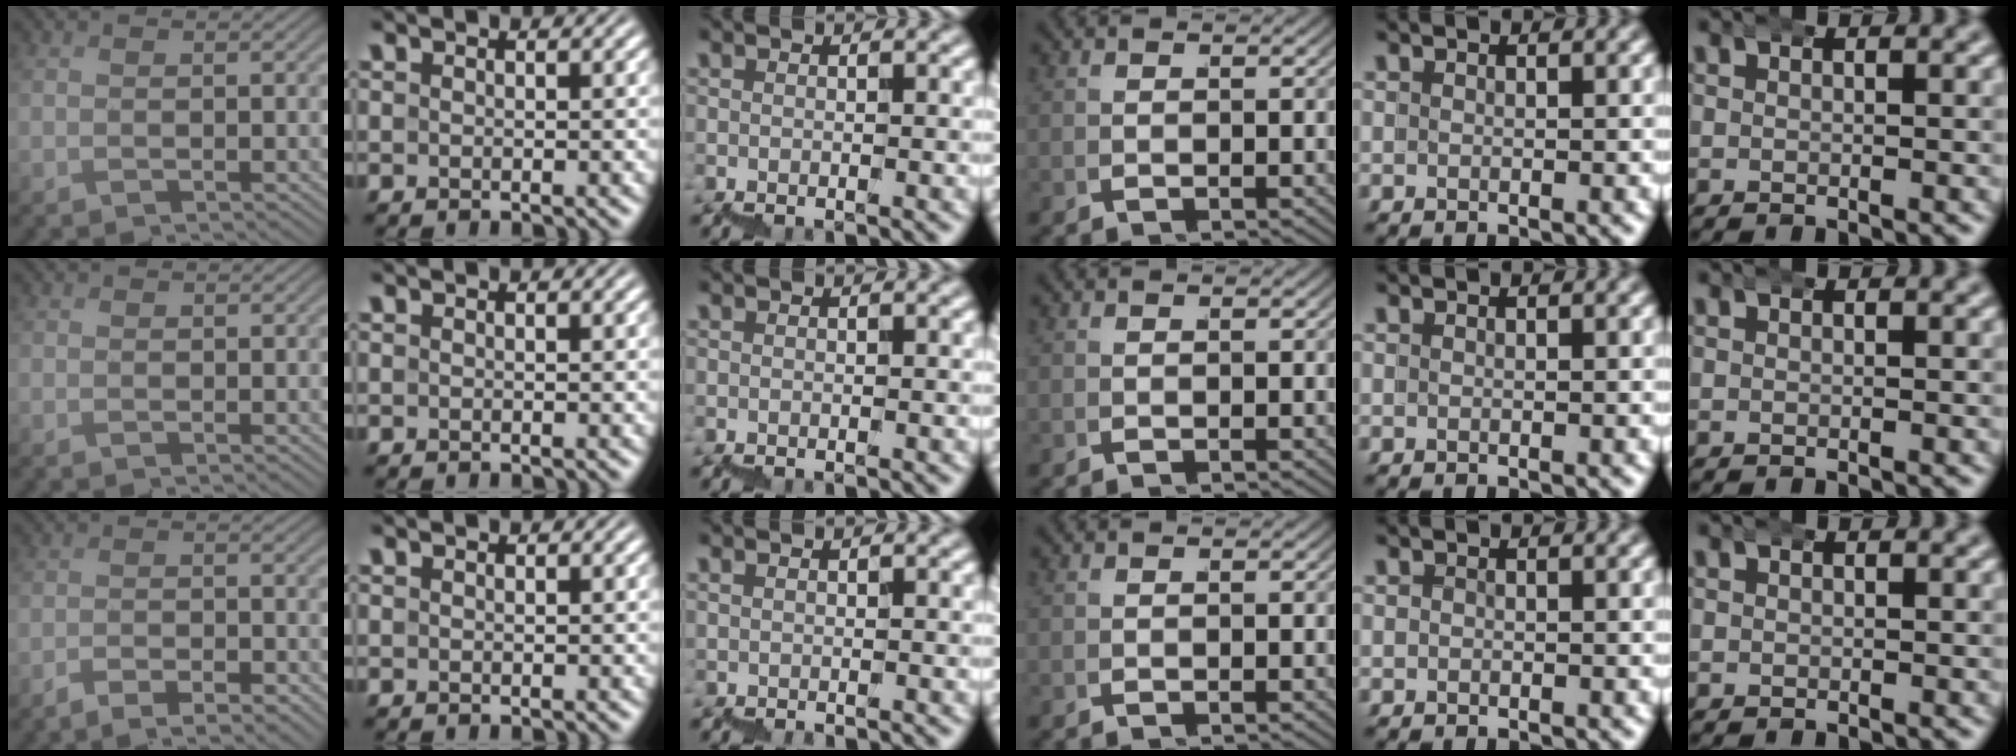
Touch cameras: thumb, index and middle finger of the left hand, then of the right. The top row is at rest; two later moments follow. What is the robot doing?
{"motion": "wrap", "object": "bubble wrap"}